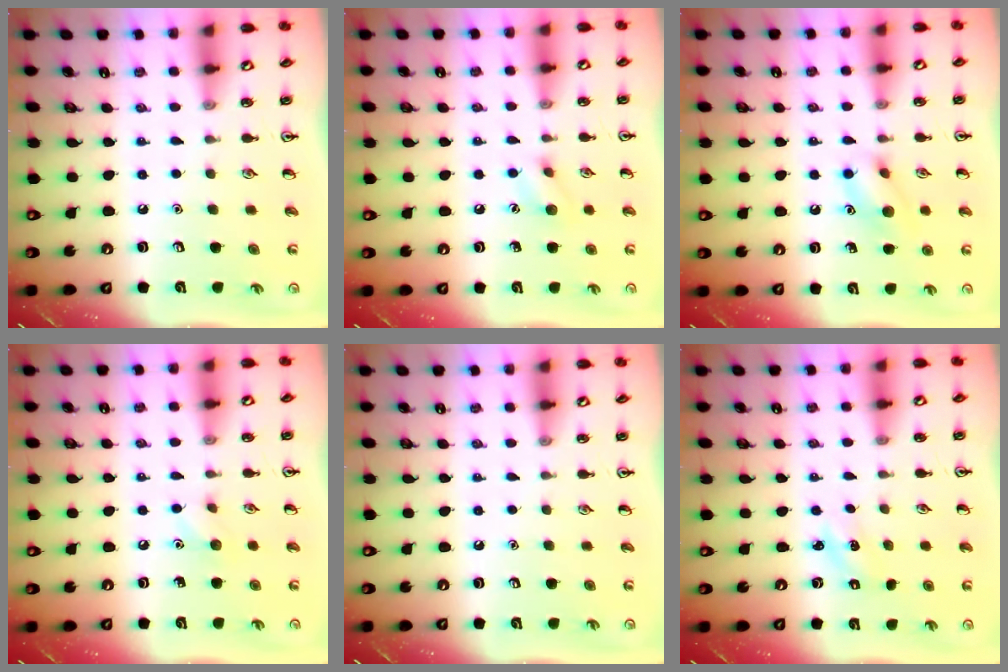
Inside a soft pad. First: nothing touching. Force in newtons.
{"total": 7.5, "press": 7.3, "slide": 1.4}
{"total": 10.0, "press": 10.0, "slide": 0.6}
{"total": 5.0, "press": 4.7, "slide": 1.6}
{"total": 0.0}
{"total": 1.2, "press": 1.1, "slide": 0.5}